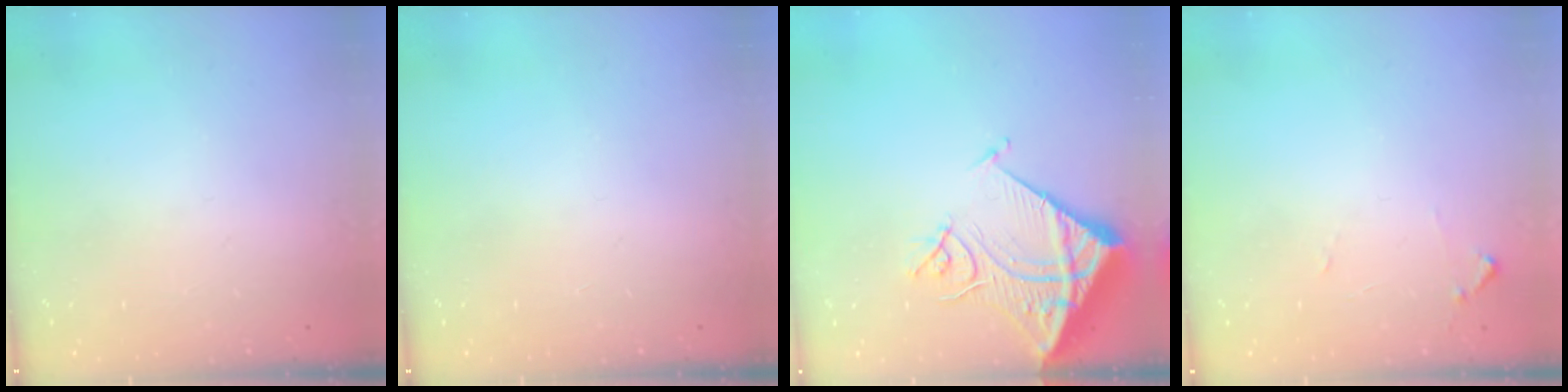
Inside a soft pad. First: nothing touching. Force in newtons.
{"total": 0.0}
{"total": 13.5, "press": 13.4, "slide": 1.8}
{"total": 5.8, "press": 5.7, "slide": 0.4}